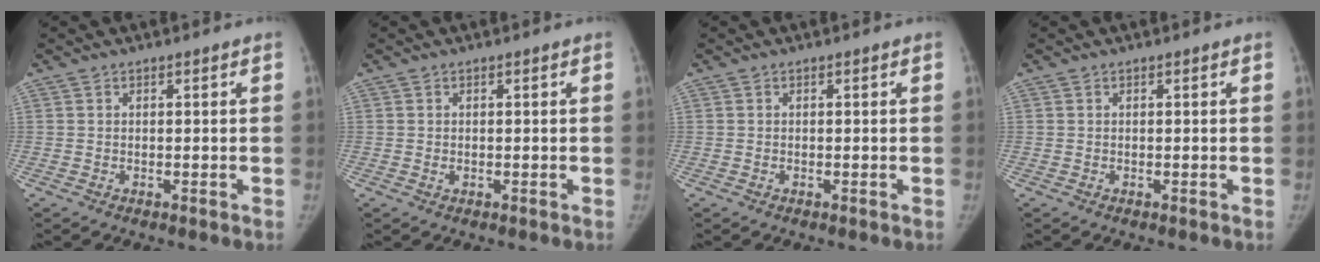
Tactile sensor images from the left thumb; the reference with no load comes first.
{"total": 0.7, "force": [-0.1, 0.5, 0.5], "torque": [-0.008, -0.001, -0.001]}
{"total": 0.0}
{"total": 0.0}